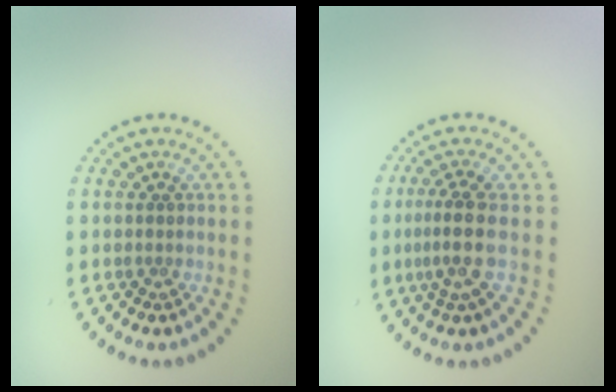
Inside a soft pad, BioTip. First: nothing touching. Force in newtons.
{"total": 3.0, "press": 2.1, "slide": 2.1}